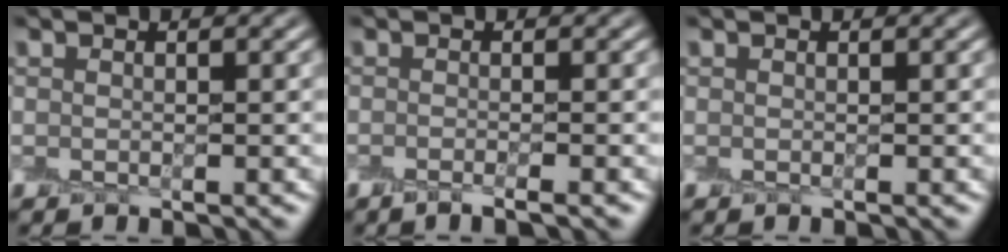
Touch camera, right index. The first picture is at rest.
{"total": 1.5, "force": [-1.0, -0.1, 1.0], "torque": [-0.013, -0.008, -0.018]}
{"total": 0.0}